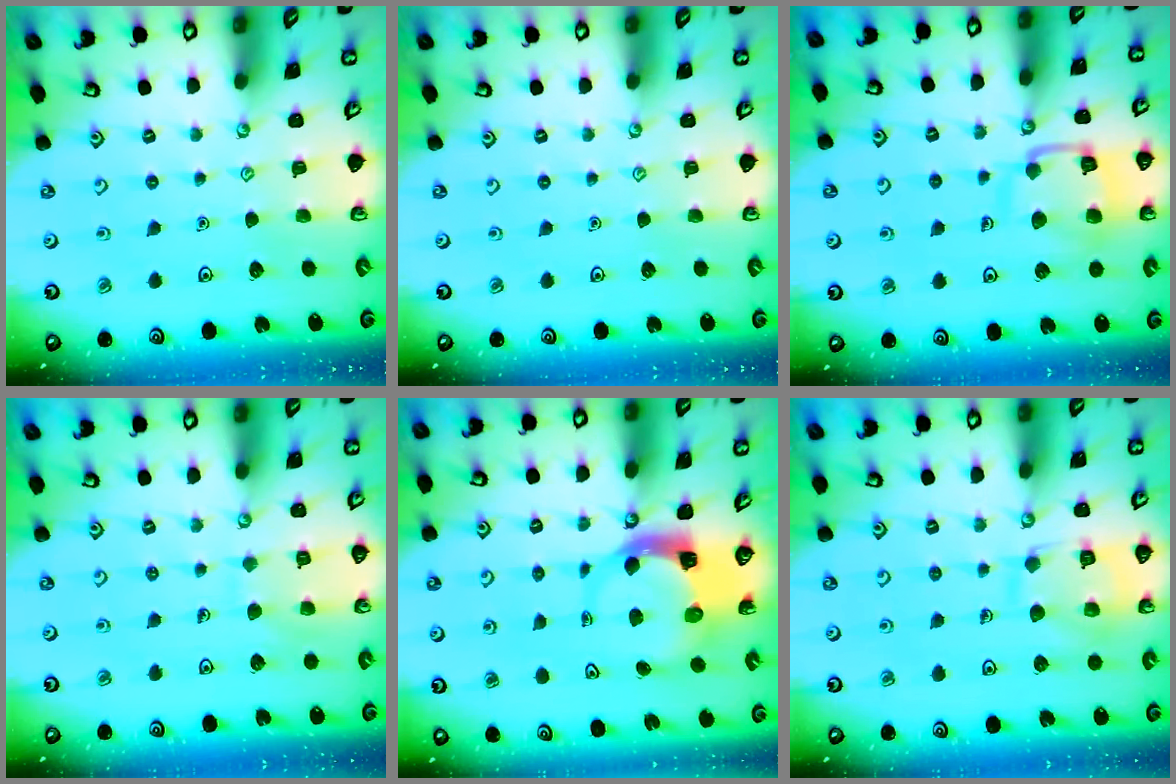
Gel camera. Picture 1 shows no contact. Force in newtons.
{"total": 0.0}
{"total": 12.0, "press": 12.0, "slide": 1.2}
{"total": 7.2, "press": 7.2, "slide": 0.5}
{"total": 6.1, "press": 6.0, "slide": 0.9}
{"total": 11.5, "press": 11.5, "slide": 1.0}